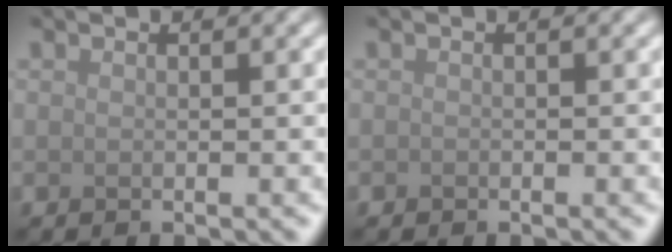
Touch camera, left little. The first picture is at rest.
{"total": 0.0}